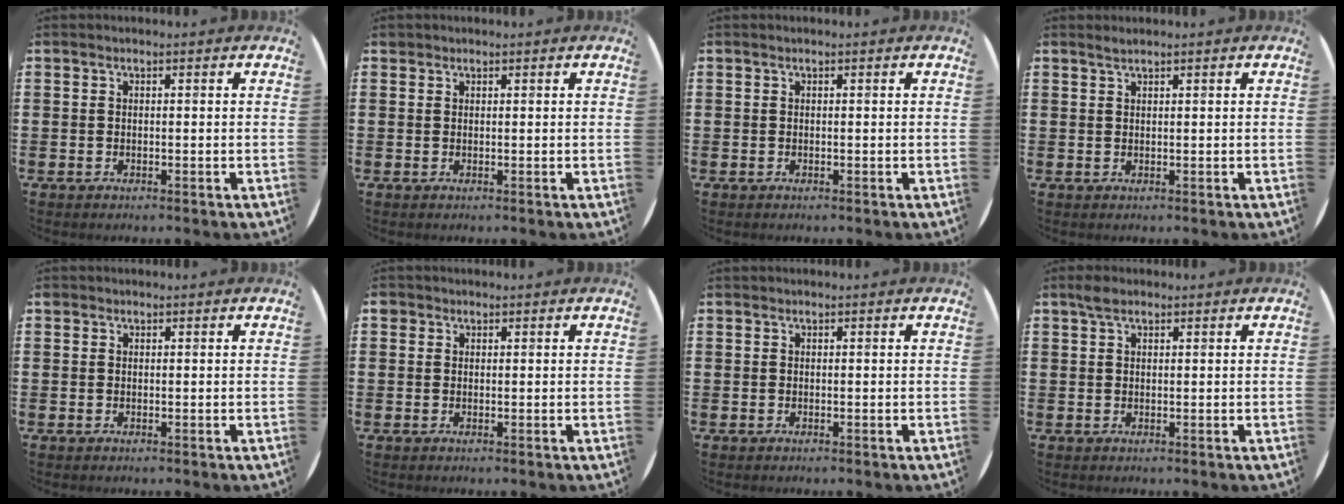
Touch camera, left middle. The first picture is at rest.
{"total": 0.5, "force": [0.5, 0.2, -0.1], "torque": [0.001, 0.003, 0.009]}
{"total": 0.0}
{"total": 0.8, "force": [0.8, -0.1, 0.3], "torque": [-0.006, -0.001, 0.015]}
{"total": 0.0}
{"total": 0.9, "force": [0.6, 0.6, 0.1], "torque": [-0.002, 0.004, 0.011]}
{"total": 0.0}
{"total": 1.7, "force": [1.3, 0.8, 0.8], "torque": [-0.011, 0.002, 0.021]}